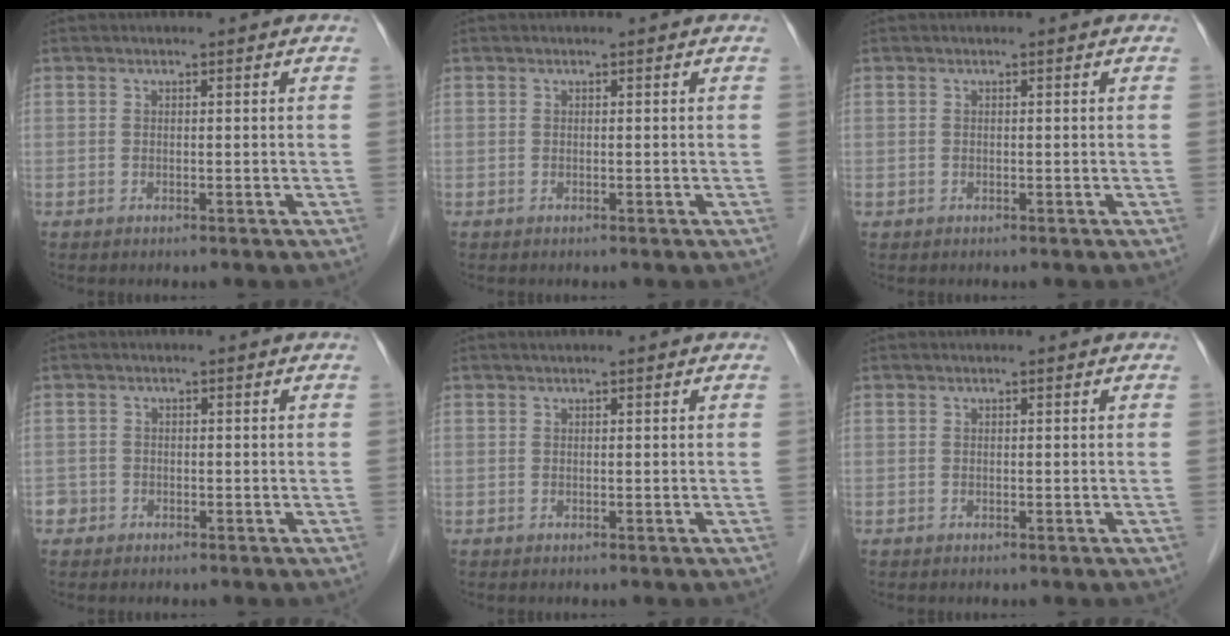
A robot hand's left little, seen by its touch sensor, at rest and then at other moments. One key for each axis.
{"total": 0.0}
{"total": 0.0}
{"total": 1.5, "fx": -0.9, "fy": 1.2, "fz": -0.1, "tx": -0.001, "ty": 0.007, "tz": -0.019}
{"total": 0.0}
{"total": 0.0}